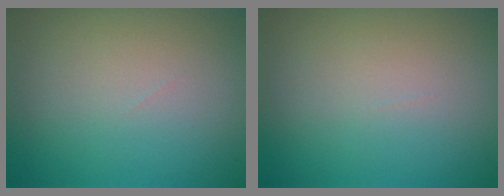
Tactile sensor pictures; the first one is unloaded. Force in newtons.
{"total": 0.0}